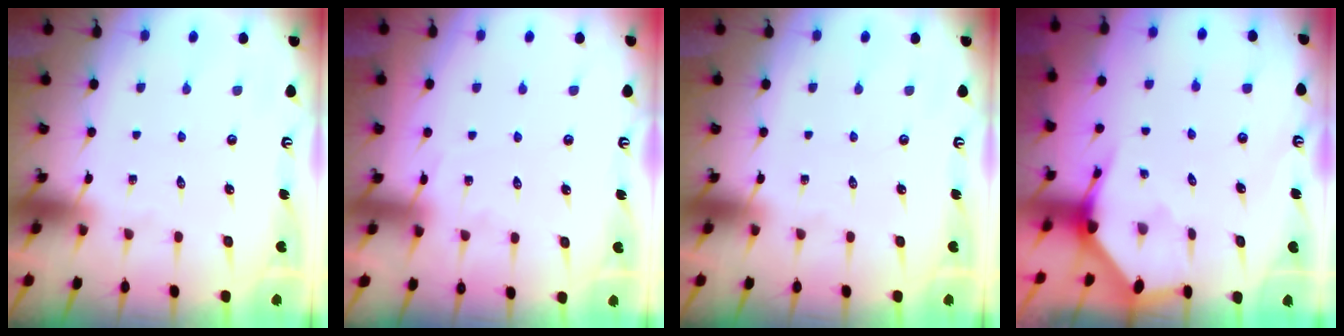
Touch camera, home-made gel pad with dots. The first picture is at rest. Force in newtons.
{"total": 4.1, "press": 4.1, "slide": 0.5}
{"total": 0.0}
{"total": 2.9, "press": 2.9, "slide": 0.3}